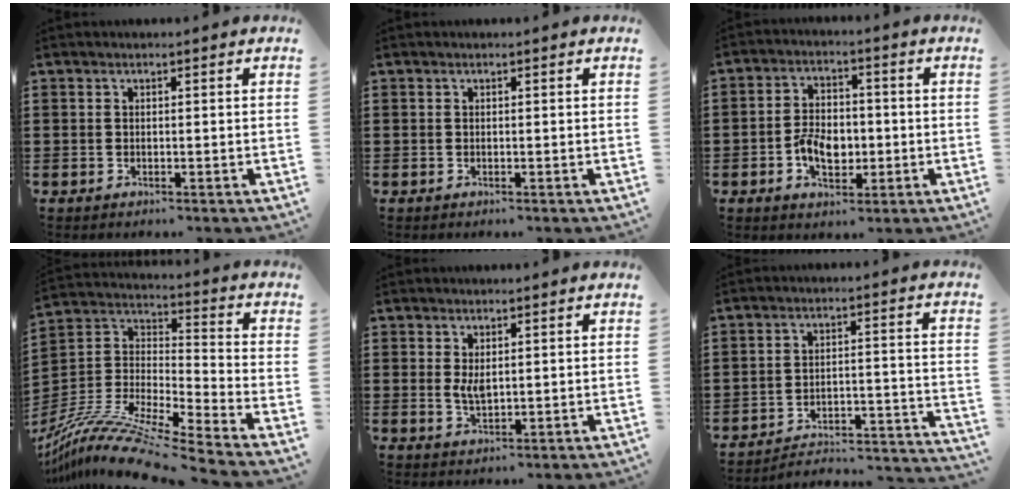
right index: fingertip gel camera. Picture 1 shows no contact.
{"total": 0.0}
{"total": 5.9, "force": [-1.5, 3.8, 4.3], "torque": [-0.075, 0.000, -0.033]}
{"total": 12.2, "force": [-10.6, 0.5, 6.0], "torque": [-0.126, 0.004, -0.214]}
{"total": 2.9, "force": [0.8, 1.3, 2.4], "torque": [-0.050, 0.003, 0.015]}
{"total": 2.8, "force": [-2.4, 0.7, 1.2], "torque": [-0.031, -0.009, -0.059]}